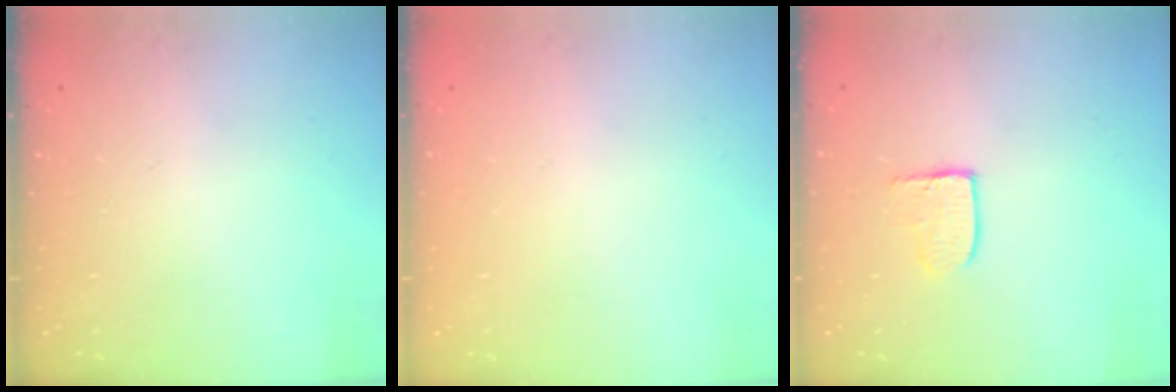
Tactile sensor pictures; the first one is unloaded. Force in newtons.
{"total": 0.0}
{"total": 3.4, "press": 3.4, "slide": 0.3}